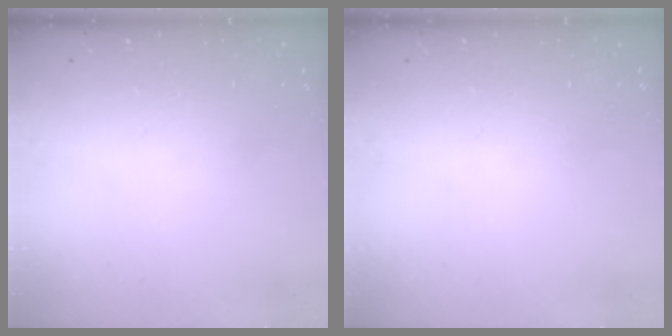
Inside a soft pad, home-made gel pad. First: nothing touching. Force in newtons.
{"total": 0.0}